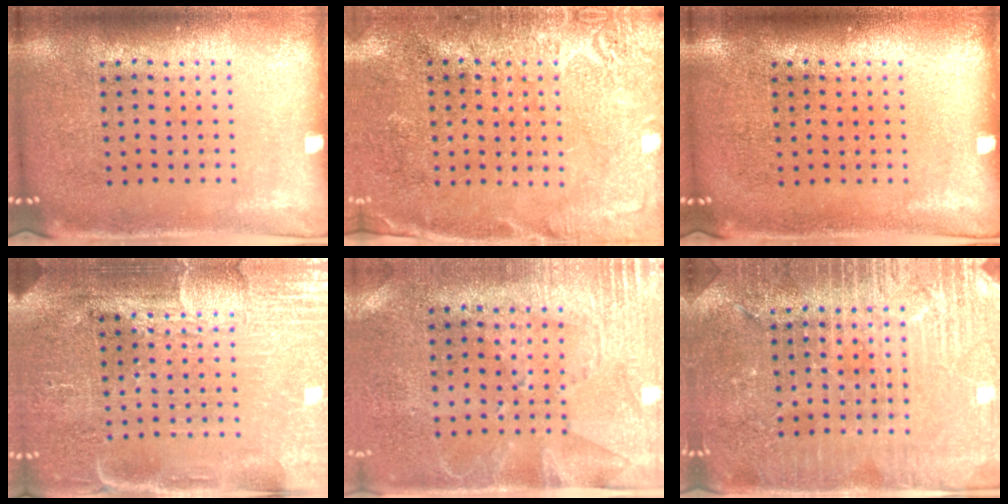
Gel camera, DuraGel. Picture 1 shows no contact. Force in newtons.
{"total": 2.7, "press": 2.7, "slide": 0.7}
{"total": 0.0}
{"total": 4.0, "press": 3.7, "slide": 1.5}
{"total": 2.8, "press": 2.3, "slide": 1.5}
{"total": 4.1, "press": 3.9, "slide": 1.2}